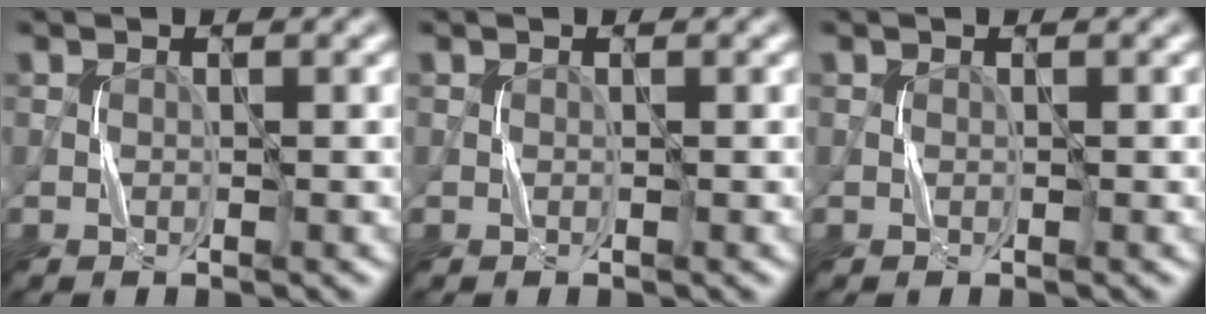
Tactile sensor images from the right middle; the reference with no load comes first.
{"total": 0.0}
{"total": 0.0}